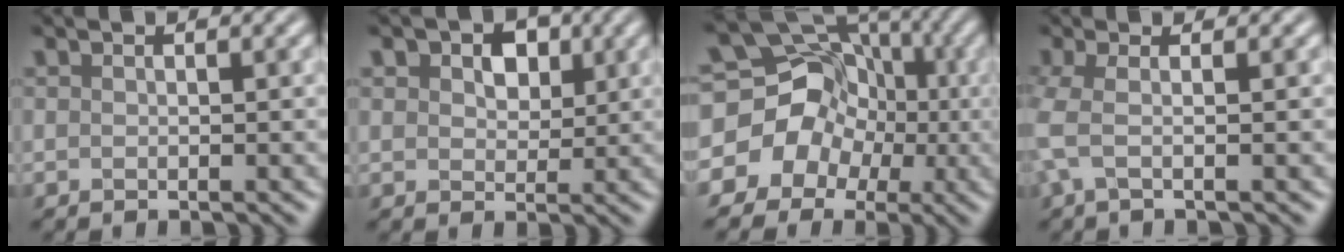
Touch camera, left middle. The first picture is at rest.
{"total": 2.6, "force": [1.8, 1.7, 0.8], "torque": [-0.030, 0.020, 0.029]}
{"total": 9.1, "force": [-2.2, 8.6, 2.0], "torque": [-0.037, 0.039, -0.053]}
{"total": 1.6, "force": [-0.7, -0.2, 1.4], "torque": [-0.050, -0.004, -0.008]}